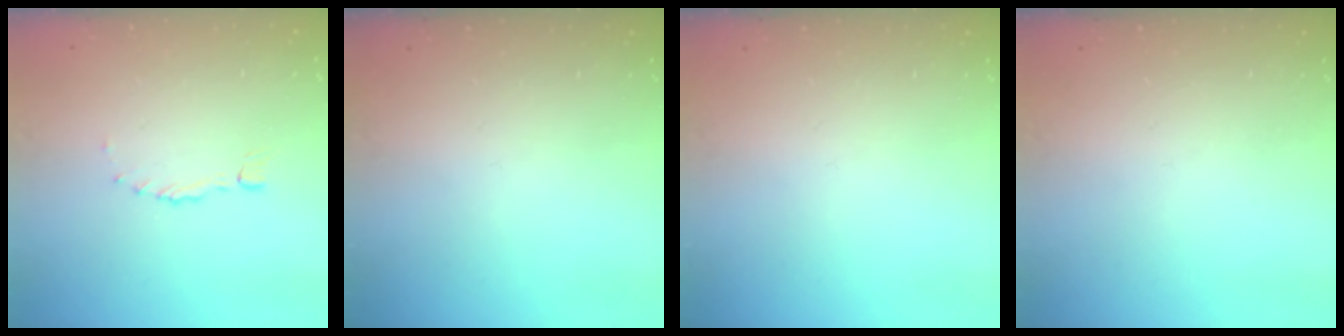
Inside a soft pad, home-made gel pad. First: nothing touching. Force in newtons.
{"total": 0.0}
{"total": 0.0}
{"total": 0.0}